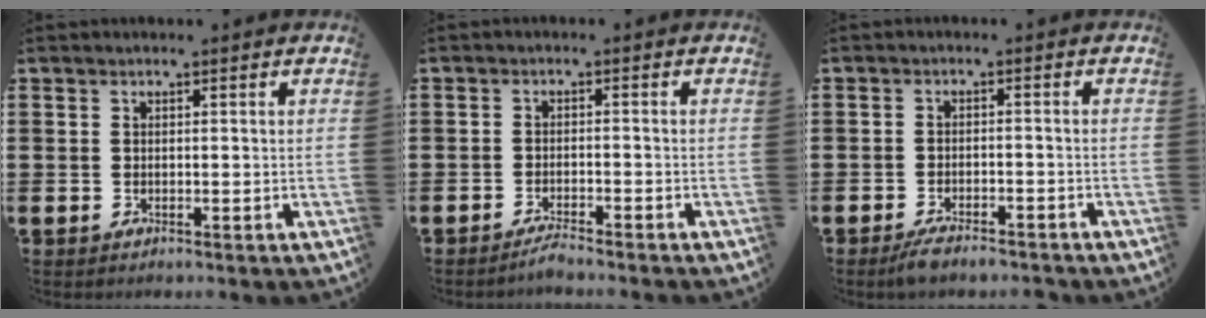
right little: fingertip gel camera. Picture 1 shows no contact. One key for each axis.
{"total": 1.8, "fx": -1.6, "fy": -0.1, "fz": 0.6, "tx": -0.010, "ty": 0.004, "tz": -0.032}
{"total": 2.5, "fx": -2.2, "fy": 0.4, "fz": 1.1, "tx": -0.019, "ty": 0.006, "tz": -0.044}